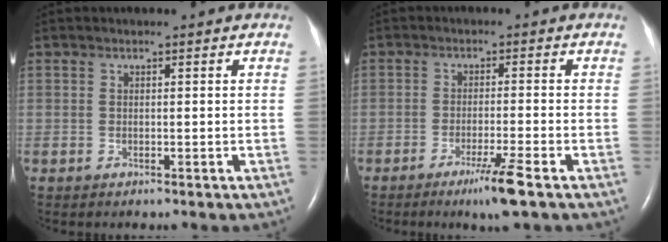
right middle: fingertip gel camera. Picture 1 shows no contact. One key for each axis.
{"total": 5.0, "fx": -3.2, "fy": -0.7, "fz": 3.8, "tx": -0.072, "ty": -0.014, "tz": -0.059}